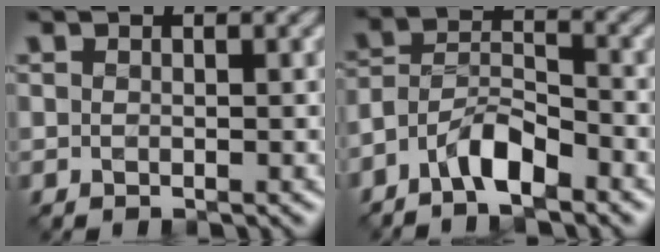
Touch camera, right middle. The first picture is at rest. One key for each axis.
{"total": 4.6, "fx": -3.4, "fy": 1.5, "fz": 2.7, "tx": -0.046, "ty": 0.006, "tz": -0.069}